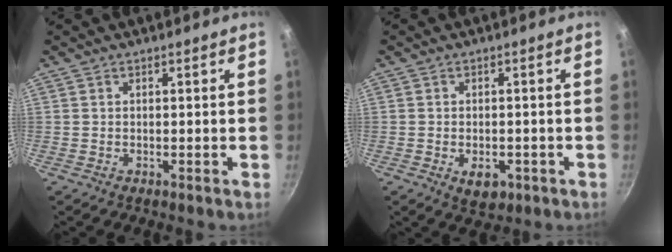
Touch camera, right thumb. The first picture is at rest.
{"total": 4.7, "force": [-1.7, 3.0, 3.2], "torque": [-0.034, 0.005, -0.014]}